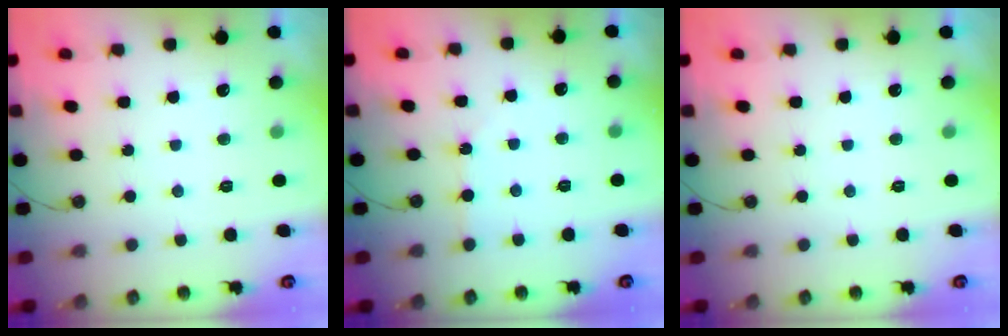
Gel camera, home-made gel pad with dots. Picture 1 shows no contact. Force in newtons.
{"total": 1.5, "press": 1.5, "slide": 0.3}
{"total": 0.0}